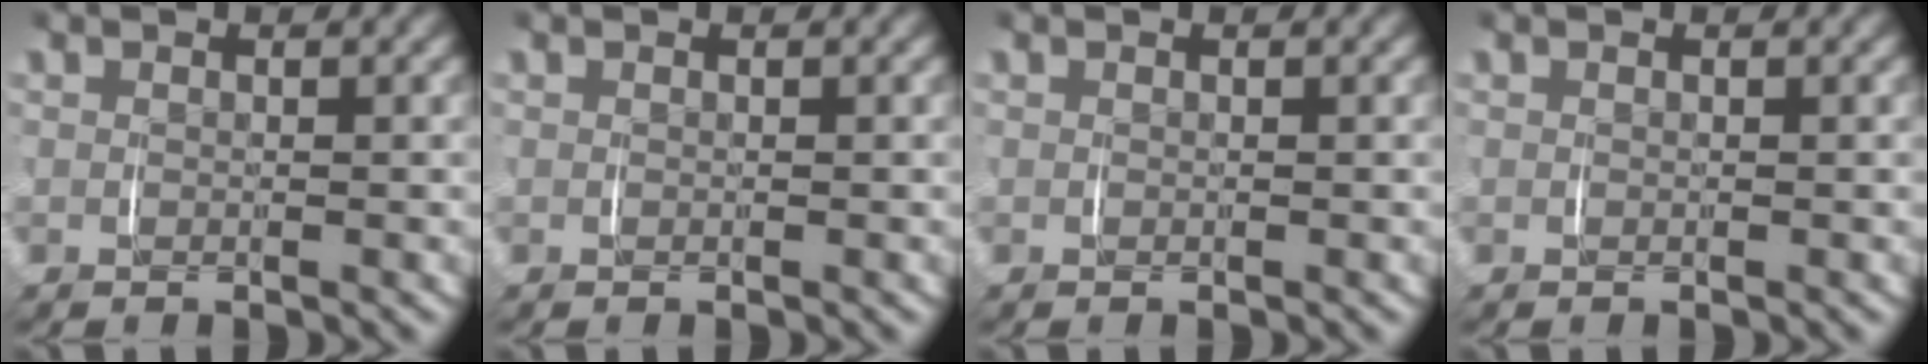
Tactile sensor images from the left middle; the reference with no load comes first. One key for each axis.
{"total": 0.0}
{"total": 0.0}
{"total": 0.0}